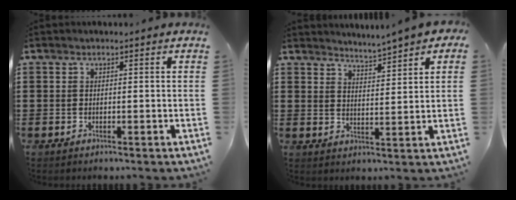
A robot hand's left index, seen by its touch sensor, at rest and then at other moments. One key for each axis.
{"total": 2.9, "fx": 2.9, "fy": -0.3, "fz": -0.2, "tx": -0.010, "ty": -0.014, "tz": 0.049}